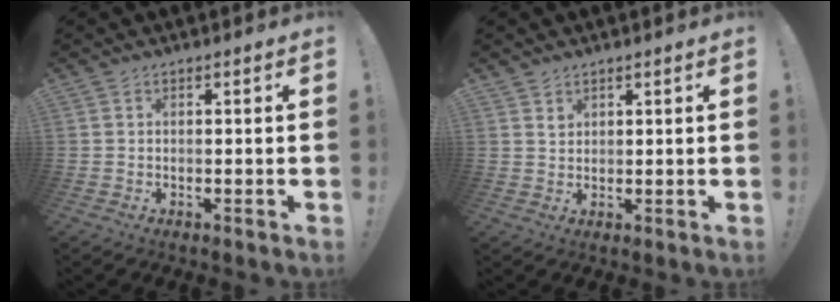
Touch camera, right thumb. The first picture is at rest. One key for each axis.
{"total": 2.7, "fx": 2.0, "fy": 1.8, "fz": 0.3, "tx": 0.011, "ty": -0.020, "tz": 0.034}